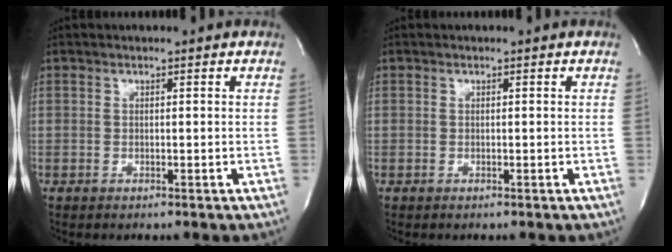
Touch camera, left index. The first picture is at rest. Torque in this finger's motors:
{"motor_torque": [-0.02, 0.00, 0.00, -0.01]}